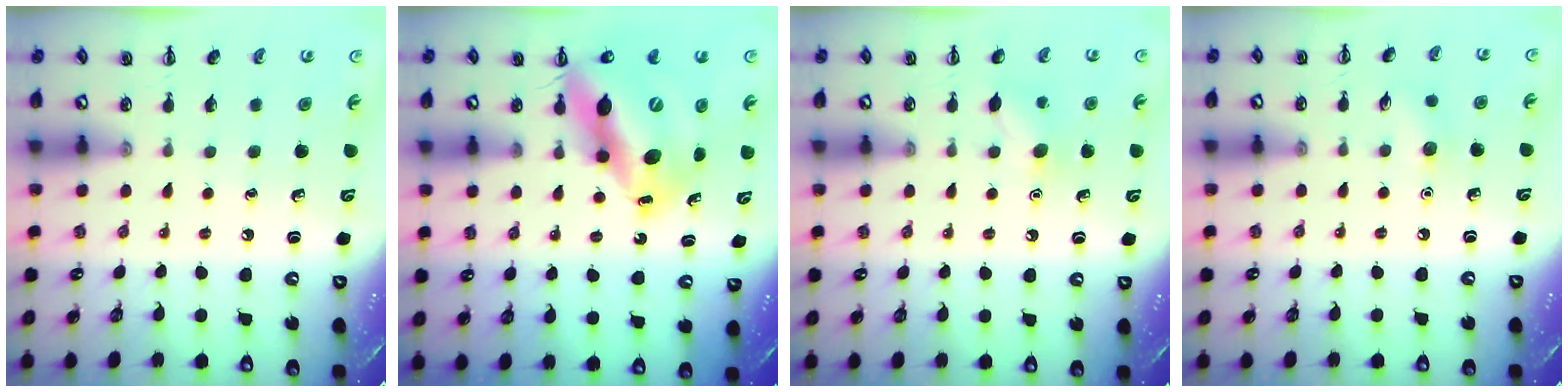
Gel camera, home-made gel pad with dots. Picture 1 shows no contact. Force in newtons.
{"total": 15.9, "press": 15.1, "slide": 4.7}
{"total": 7.5, "press": 7.3, "slide": 1.8}
{"total": 6.0, "press": 5.8, "slide": 1.6}